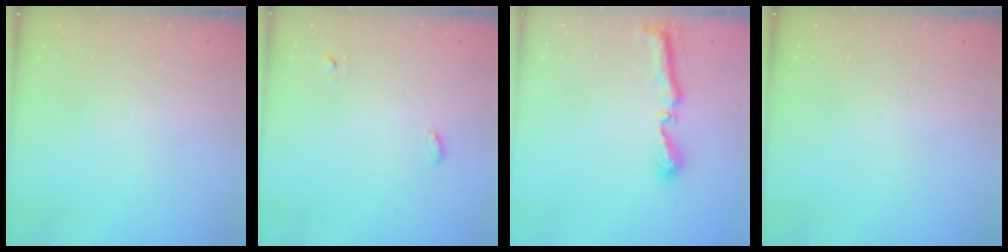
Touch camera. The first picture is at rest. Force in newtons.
{"total": 2.8, "press": 2.7, "slide": 0.6}
{"total": 8.1, "press": 8.1, "slide": 0.5}
{"total": 0.0}